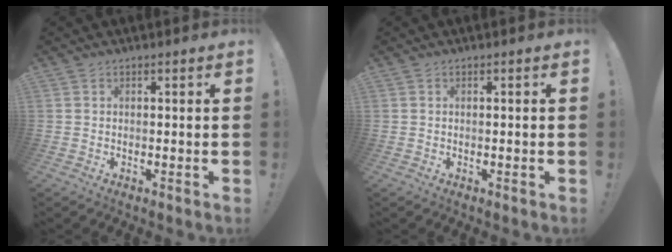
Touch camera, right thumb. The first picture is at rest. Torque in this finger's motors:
{"motor_torque": [-0.23, -0.11, -0.06, 0.19, 0.00]}